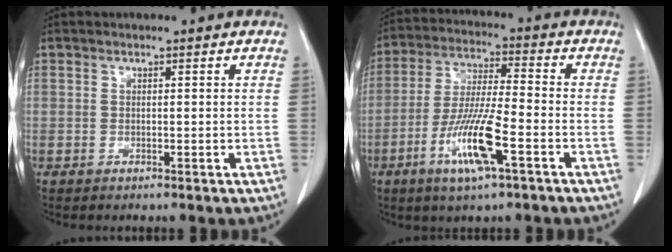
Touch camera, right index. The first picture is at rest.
{"total": 11.6, "force": [-4.9, 0.9, 10.4], "torque": [-0.207, -0.013, -0.094]}